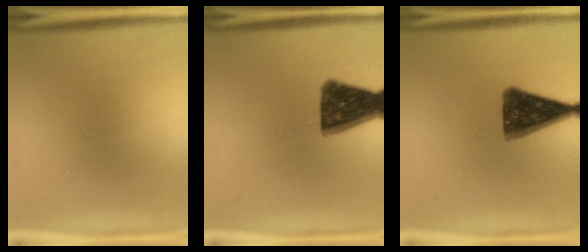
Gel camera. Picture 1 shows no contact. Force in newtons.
{"total": 12.0}
{"total": 12.4}